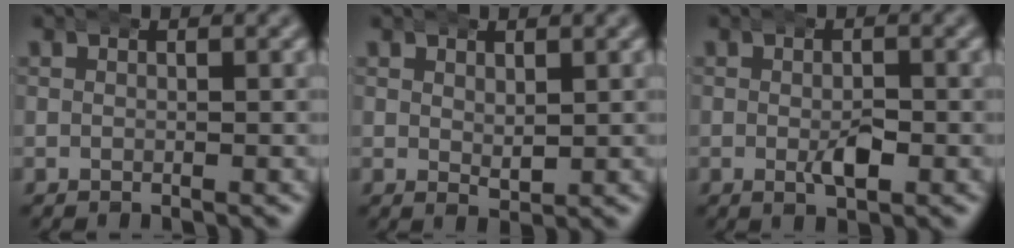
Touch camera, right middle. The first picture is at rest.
{"total": 1.3, "force": [0.7, 0.5, 1.0], "torque": [-0.021, -0.011, 0.020]}
{"total": 2.5, "force": [-0.6, 1.2, 2.1], "torque": [-0.039, -0.010, -0.007]}